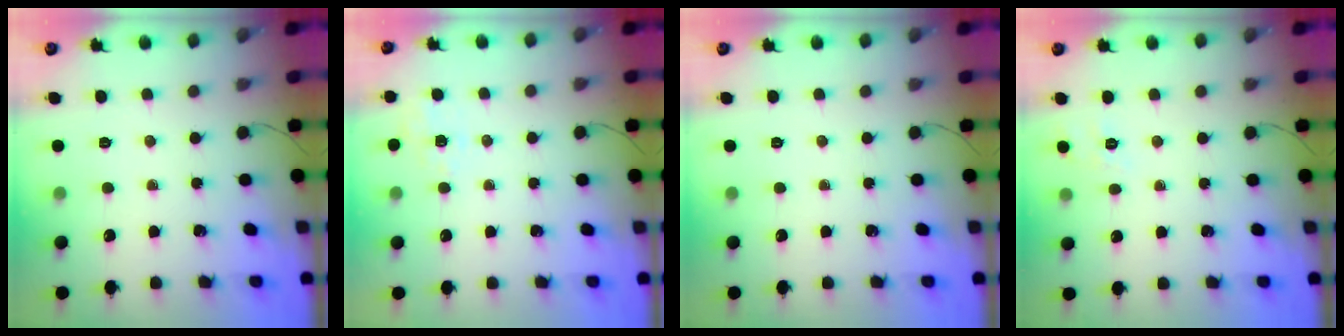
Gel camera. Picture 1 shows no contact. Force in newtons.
{"total": 2.1, "press": 1.3, "slide": 1.7}
{"total": 0.0}
{"total": 2.0, "press": 0.8, "slide": 1.9}